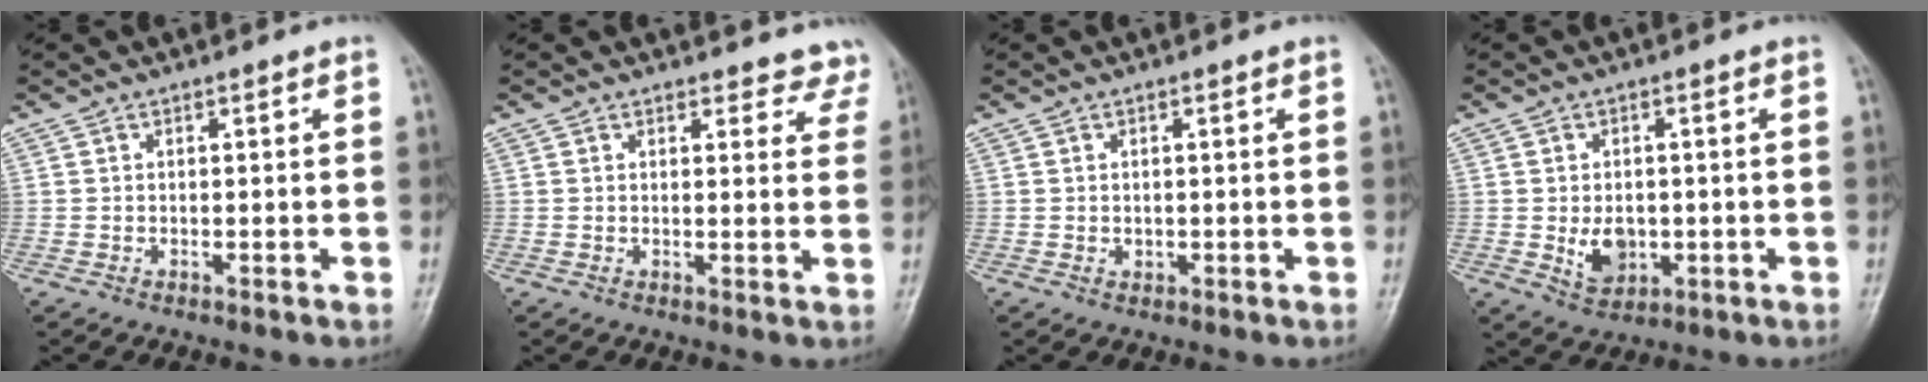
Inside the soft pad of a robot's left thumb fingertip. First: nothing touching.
{"total": 5.9, "force": [5.4, 2.4, 0.0], "torque": [0.049, -0.025, 0.033]}
{"total": 1.0, "force": [0.0, 0.9, 0.4], "torque": [-0.005, 0.000, 0.002]}
{"total": 5.6, "force": [-0.7, 4.2, 3.7], "torque": [-0.043, -0.005, -0.002]}